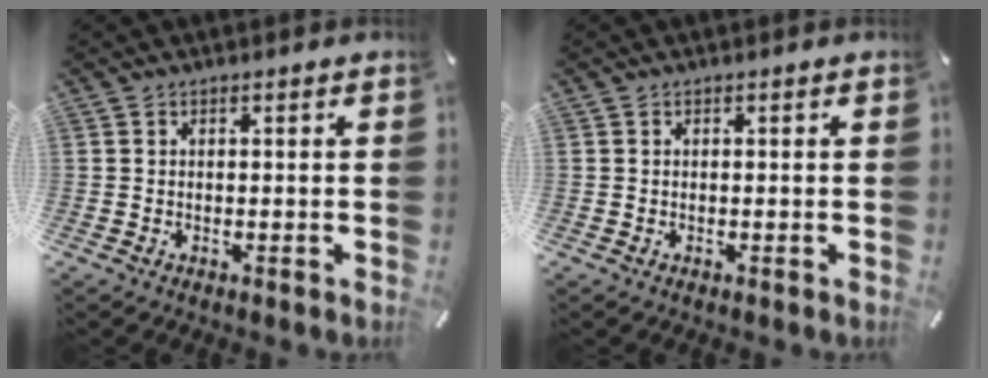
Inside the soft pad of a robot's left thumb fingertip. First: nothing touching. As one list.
[{"total": 0.0}]